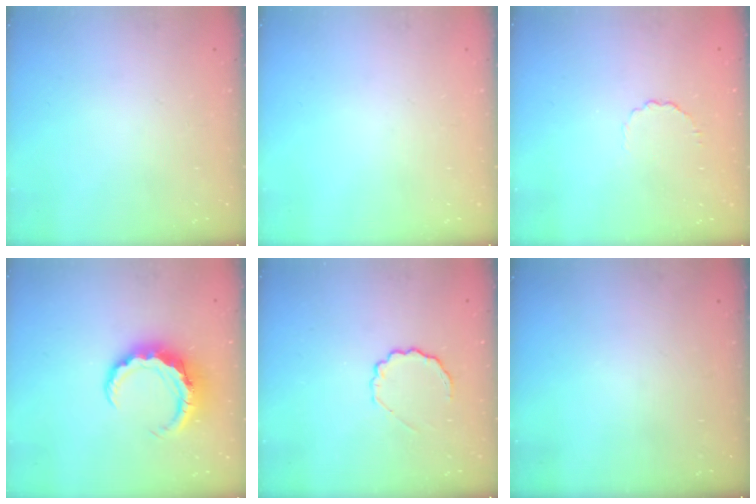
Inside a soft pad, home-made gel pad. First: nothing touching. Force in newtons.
{"total": 0.0}
{"total": 3.2, "press": 3.0, "slide": 1.2}
{"total": 7.9, "press": 7.7, "slide": 1.7}
{"total": 4.4, "press": 4.4, "slide": 0.9}
{"total": 0.0}